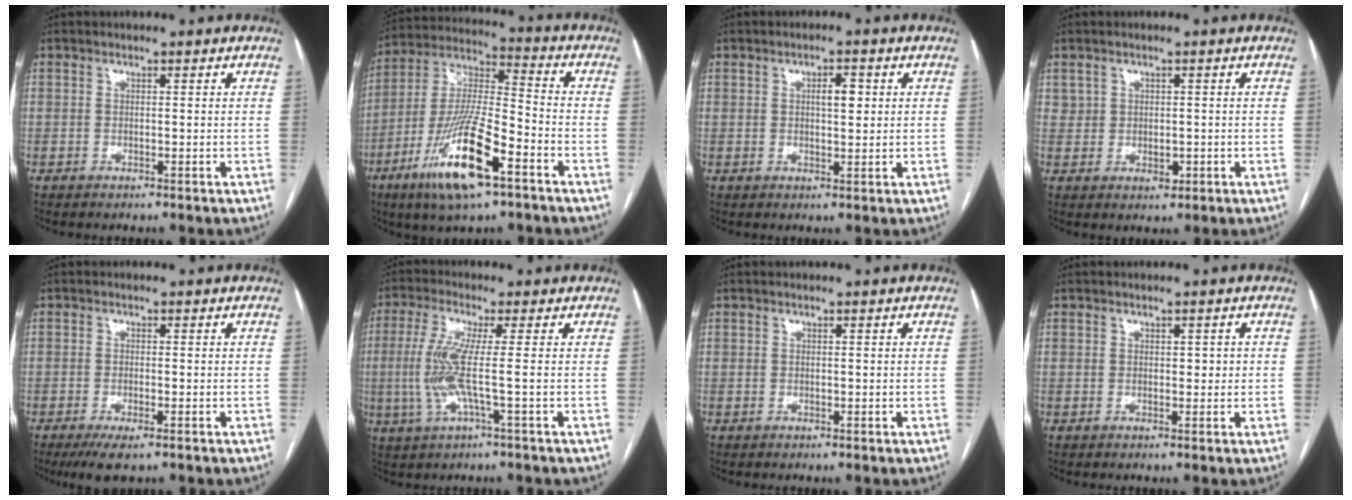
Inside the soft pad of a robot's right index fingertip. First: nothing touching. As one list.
[{"total": 16.7, "force": [-8.5, 3.1, 14.1], "torque": [-0.284, -0.019, -0.151]}, {"total": 3.1, "force": [0.8, 1.1, 2.8], "torque": [-0.045, 0.004, 0.011]}, {"total": 2.4, "force": [0.1, 2.1, 1.2], "torque": [-0.021, 0.002, 0.010]}, {"total": 4.3, "force": [-2.7, 1.0, 3.2], "torque": [-0.055, -0.010, -0.042]}, {"total": 7.4, "force": [-0.6, -0.3, 7.4], "torque": [-0.171, -0.004, -0.019]}, {"total": 0.0}, {"total": 1.6, "force": [0.2, 1.0, 1.2], "torque": [-0.016, 0.007, 0.004]}]